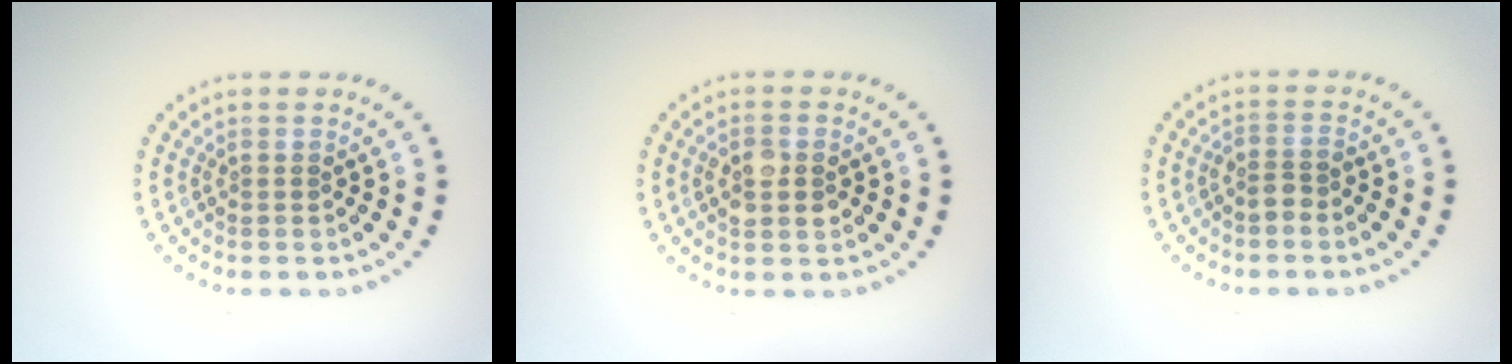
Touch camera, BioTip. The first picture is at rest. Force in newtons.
{"total": 2.5, "press": 2.5, "slide": 0.2}
{"total": 1.5, "press": 1.3, "slide": 0.8}